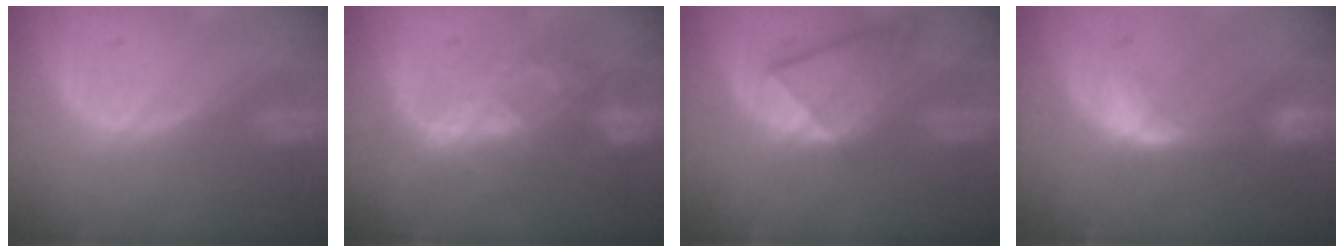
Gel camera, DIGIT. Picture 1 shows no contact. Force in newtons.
{"total": 7.9, "press": 7.2, "slide": 3.3}
{"total": 8.0, "press": 7.2, "slide": 3.6}
{"total": 7.7, "press": 6.9, "slide": 3.5}